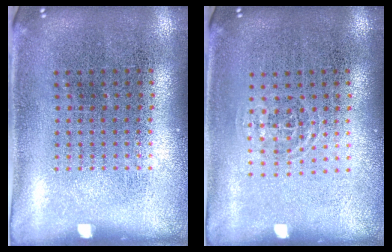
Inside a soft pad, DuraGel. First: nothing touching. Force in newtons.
{"total": 0.8, "press": 0.5, "slide": 0.6}